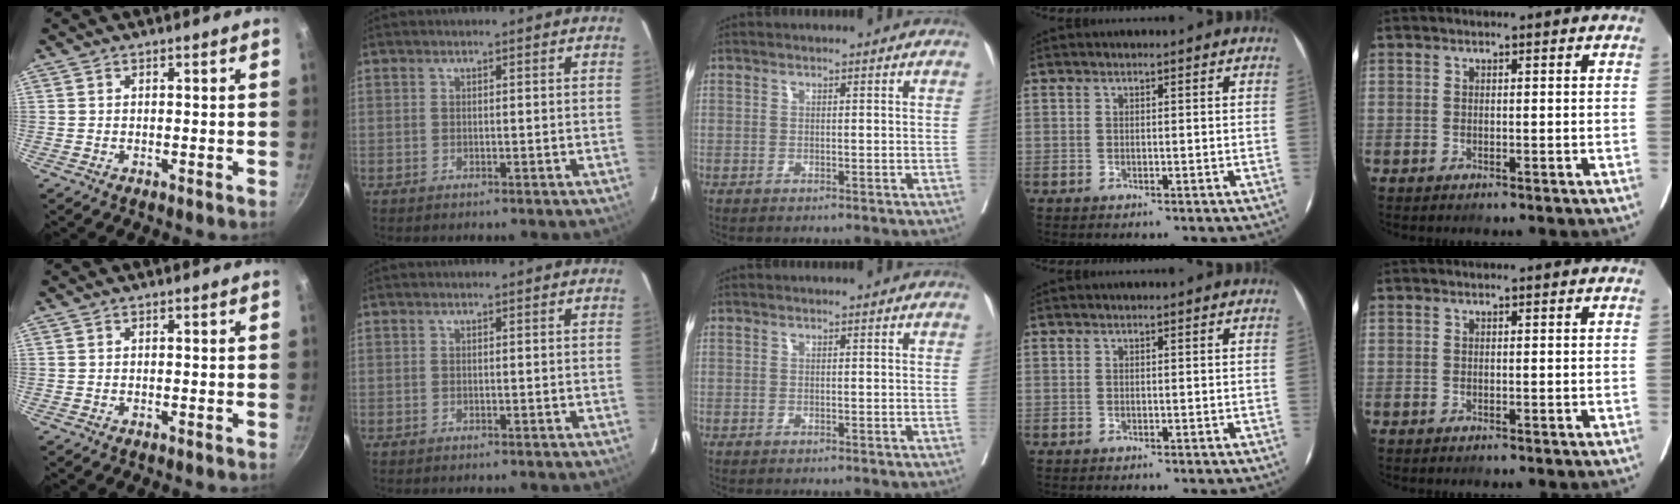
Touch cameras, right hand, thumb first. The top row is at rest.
{}